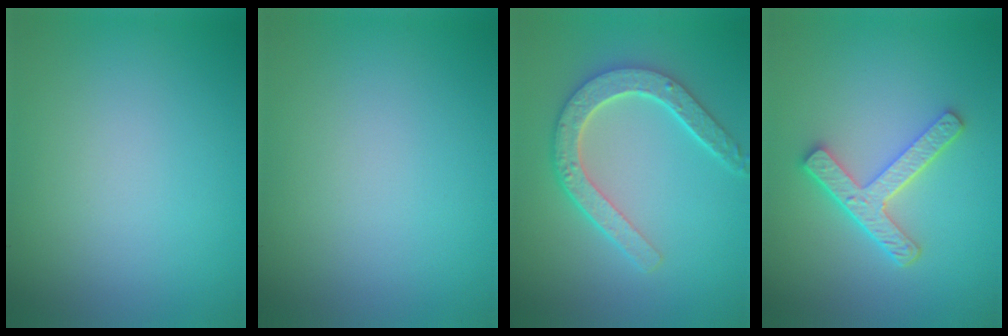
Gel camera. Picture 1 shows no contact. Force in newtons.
{"total": 0.0}
{"total": 4.8, "press": 3.8, "slide": 2.9}
{"total": 4.3, "press": 3.3, "slide": 2.8}